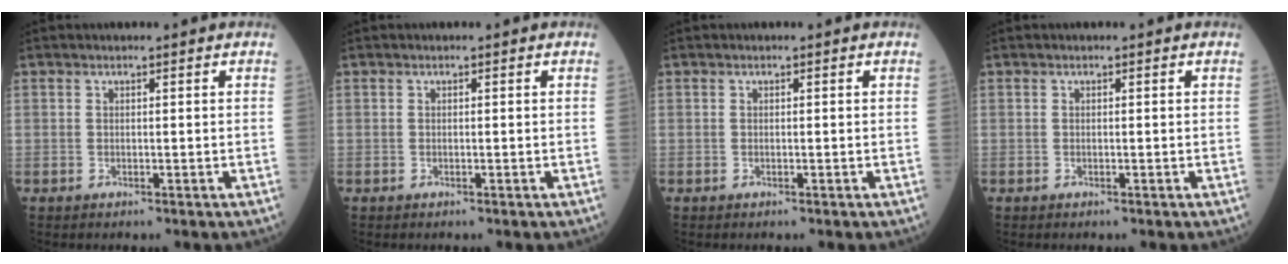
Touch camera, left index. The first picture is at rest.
{"total": 0.0}
{"total": 0.0}
{"total": 0.0}